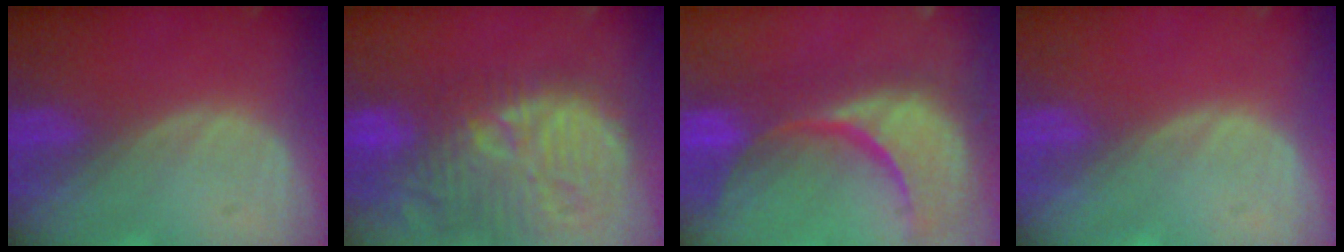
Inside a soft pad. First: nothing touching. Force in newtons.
{"total": 14.8, "press": 13.1, "slide": 6.9}
{"total": 15.4, "press": 12.2, "slide": 9.4}
{"total": 0.0}